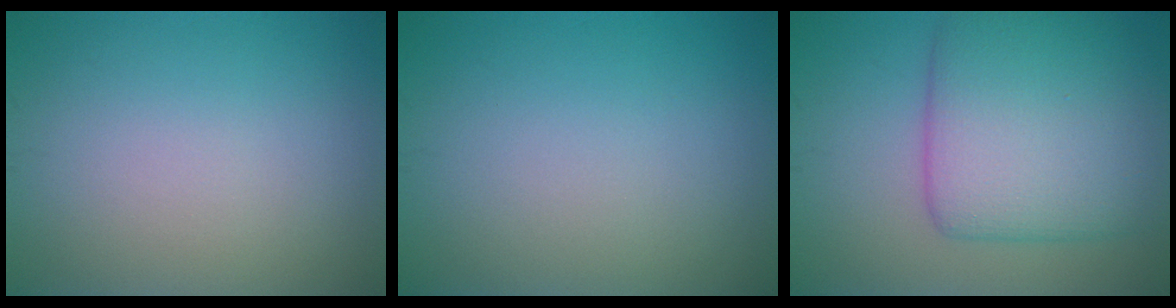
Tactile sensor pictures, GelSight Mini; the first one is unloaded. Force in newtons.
{"total": 0.0}
{"total": 8.9, "press": 8.9, "slide": 0.2}